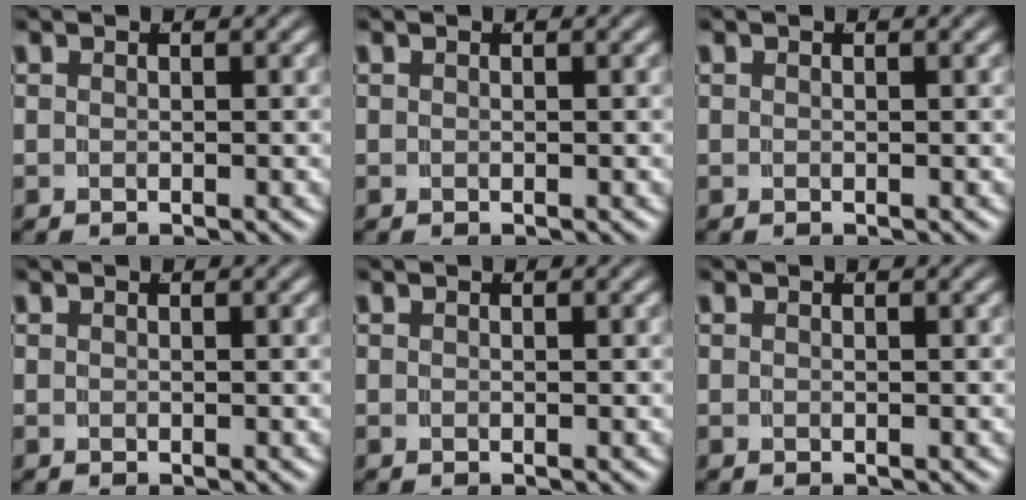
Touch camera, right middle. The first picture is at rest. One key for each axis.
{"total": 0.0}
{"total": 0.0}
{"total": 0.0}
{"total": 0.0}
{"total": 0.0}